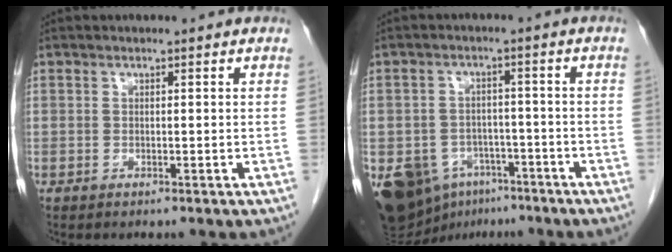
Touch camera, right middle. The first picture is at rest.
{"total": 13.7, "force": [-7.5, 9.5, 6.3], "torque": [-0.136, 0.011, -0.111]}